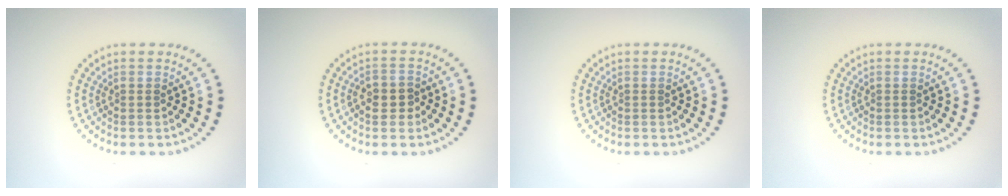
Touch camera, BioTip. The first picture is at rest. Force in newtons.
{"total": 2.2, "press": 2.1, "slide": 0.6}
{"total": 0.0}
{"total": 0.0}